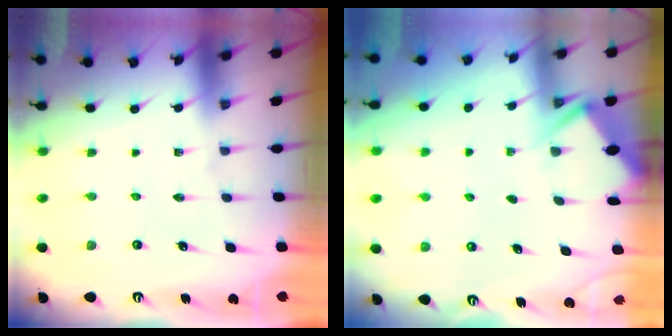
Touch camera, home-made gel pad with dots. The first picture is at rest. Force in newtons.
{"total": 4.0, "press": 4.0, "slide": 0.3}